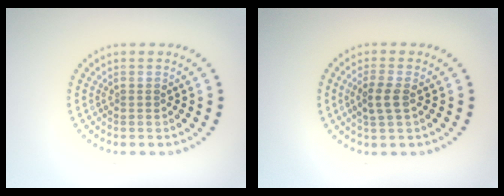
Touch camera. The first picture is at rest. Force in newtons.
{"total": 2.2, "press": 2.1, "slide": 0.6}